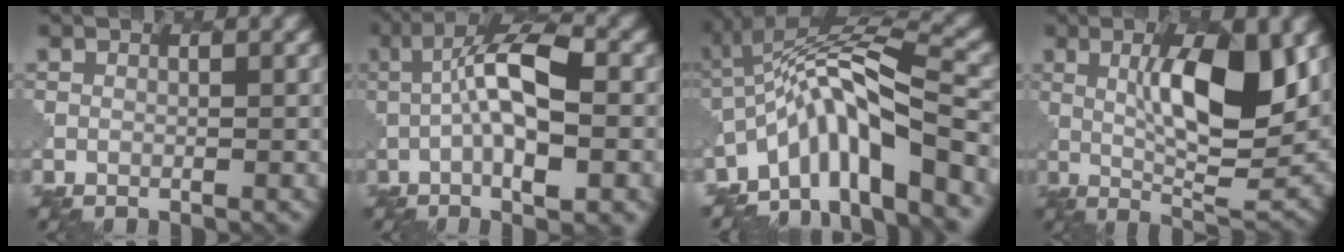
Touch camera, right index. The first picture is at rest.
{"total": 8.7, "force": [-0.5, 2.3, 8.3], "torque": [-0.139, 0.012, -0.008]}
{"total": 9.1, "force": [-4.7, 2.3, 7.4], "torque": [-0.122, 0.016, -0.085]}
{"total": 10.0, "force": [2.0, 2.8, 9.4], "torque": [-0.140, -0.005, 0.044]}